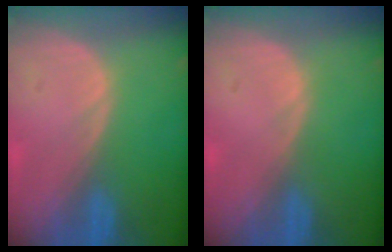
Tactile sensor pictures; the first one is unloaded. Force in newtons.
{"total": 0.0}